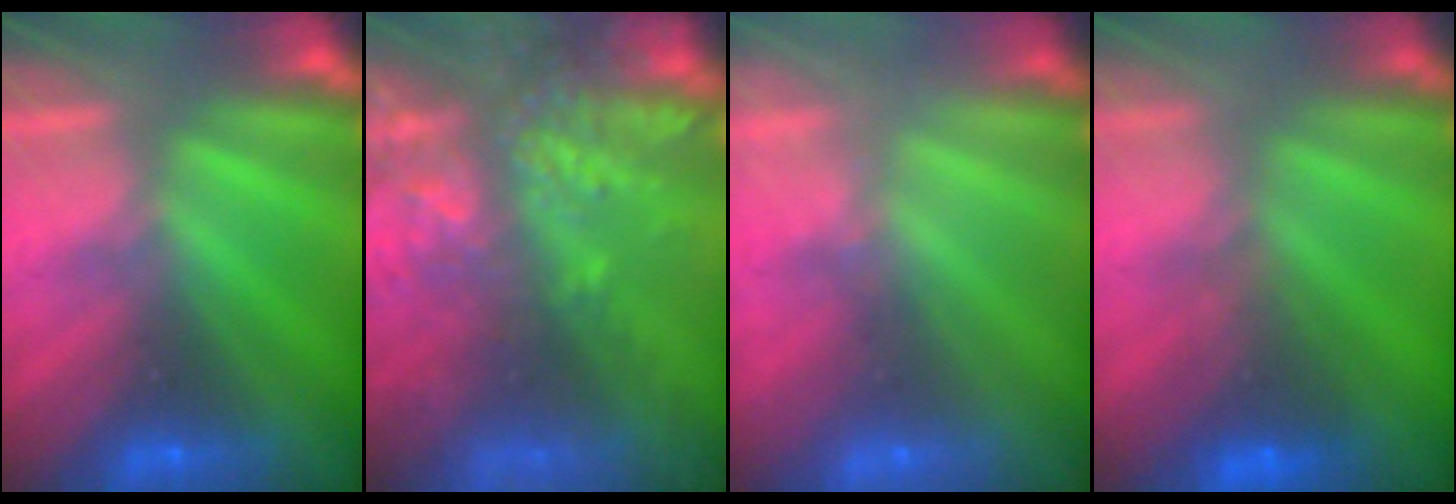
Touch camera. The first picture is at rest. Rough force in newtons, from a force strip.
{"total": 9.1}
{"total": 2.6}
{"total": 7.9}